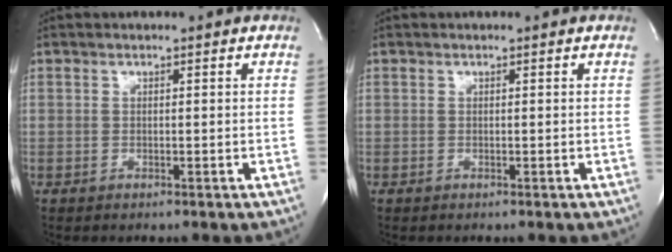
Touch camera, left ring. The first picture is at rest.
{"total": 0.0}